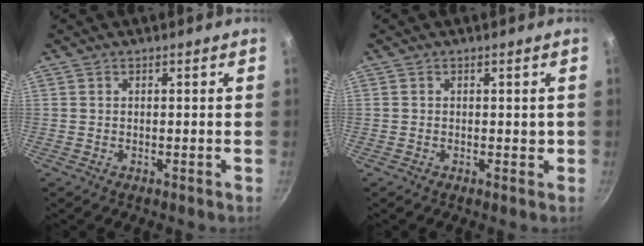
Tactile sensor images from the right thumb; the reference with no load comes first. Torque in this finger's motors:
{"motor_torque": [2.38, 2.63, 0.17, 0.39, 0.08]}